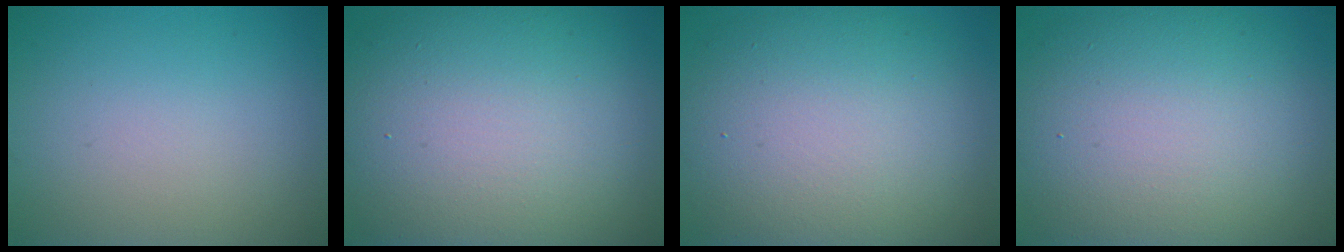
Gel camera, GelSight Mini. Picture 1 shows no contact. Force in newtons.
{"total": 15.9, "press": 15.9, "slide": 0.8}
{"total": 12.3, "press": 12.3, "slide": 1.0}
{"total": 13.7, "press": 13.7, "slide": 0.9}